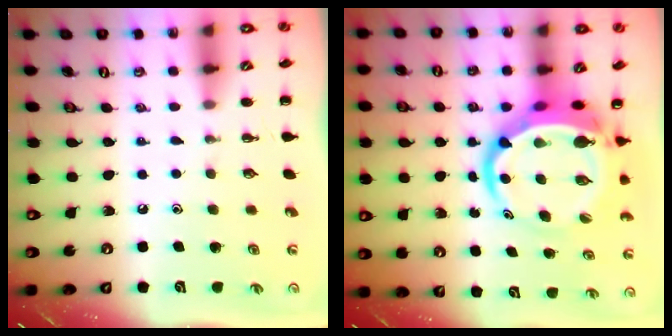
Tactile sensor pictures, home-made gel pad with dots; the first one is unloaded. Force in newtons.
{"total": 11.2, "press": 10.8, "slide": 3.0}